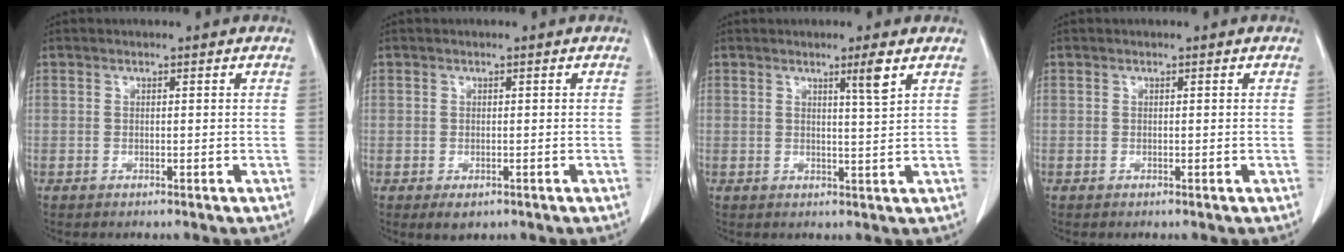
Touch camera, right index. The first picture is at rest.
{"total": 1.9, "force": [-0.9, 1.4, 1.0], "torque": [-0.010, 0.000, -0.005]}
{"total": 3.2, "force": [1.8, -0.7, 2.6], "torque": [-0.044, -0.009, 0.032]}
{"total": 0.0}